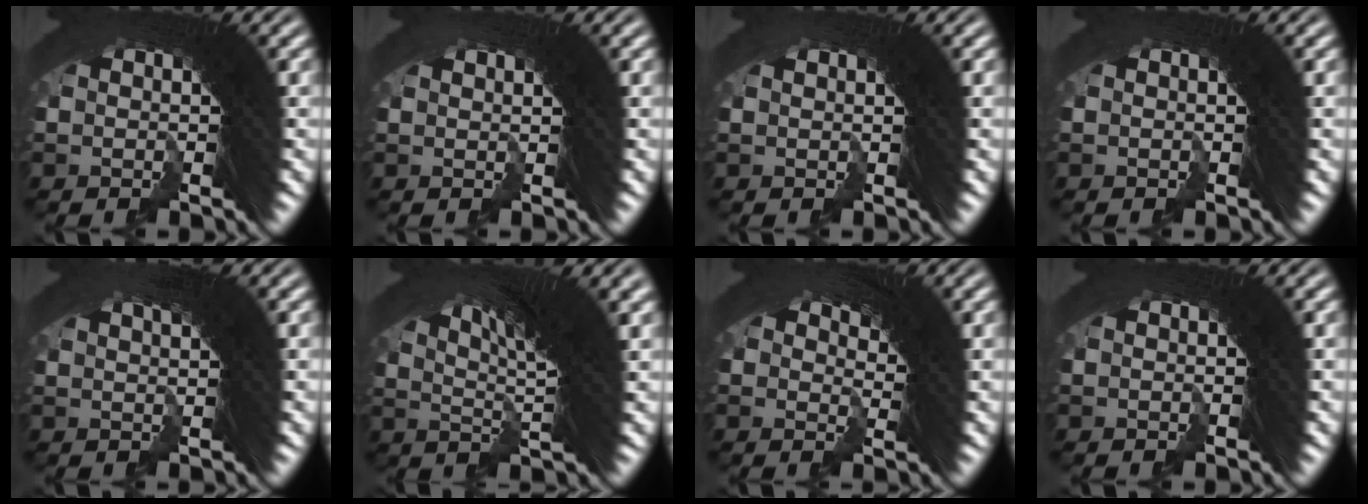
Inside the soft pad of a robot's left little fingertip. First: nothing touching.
{"total": 1.1, "force": [0.2, -1.0, 0.1], "torque": [-0.006, -0.003, 0.010]}
{"total": 0.6, "force": [0.1, -0.5, -0.1], "torque": [-0.005, -0.004, 0.006]}
{"total": 0.0}
{"total": 3.4, "force": [2.3, -0.9, 2.2], "torque": [-0.026, 0.031, 0.032]}
{"total": 9.5, "force": [4.6, -0.1, 8.3], "torque": [-0.111, 0.041, 0.070]}
{"total": 1.5, "force": [-0.1, 1.1, 1.0], "torque": [-0.021, -0.022, 0.007]}
{"total": 0.0}